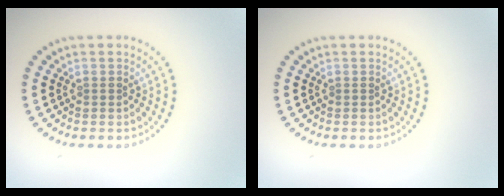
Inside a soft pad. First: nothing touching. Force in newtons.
{"total": 0.0}